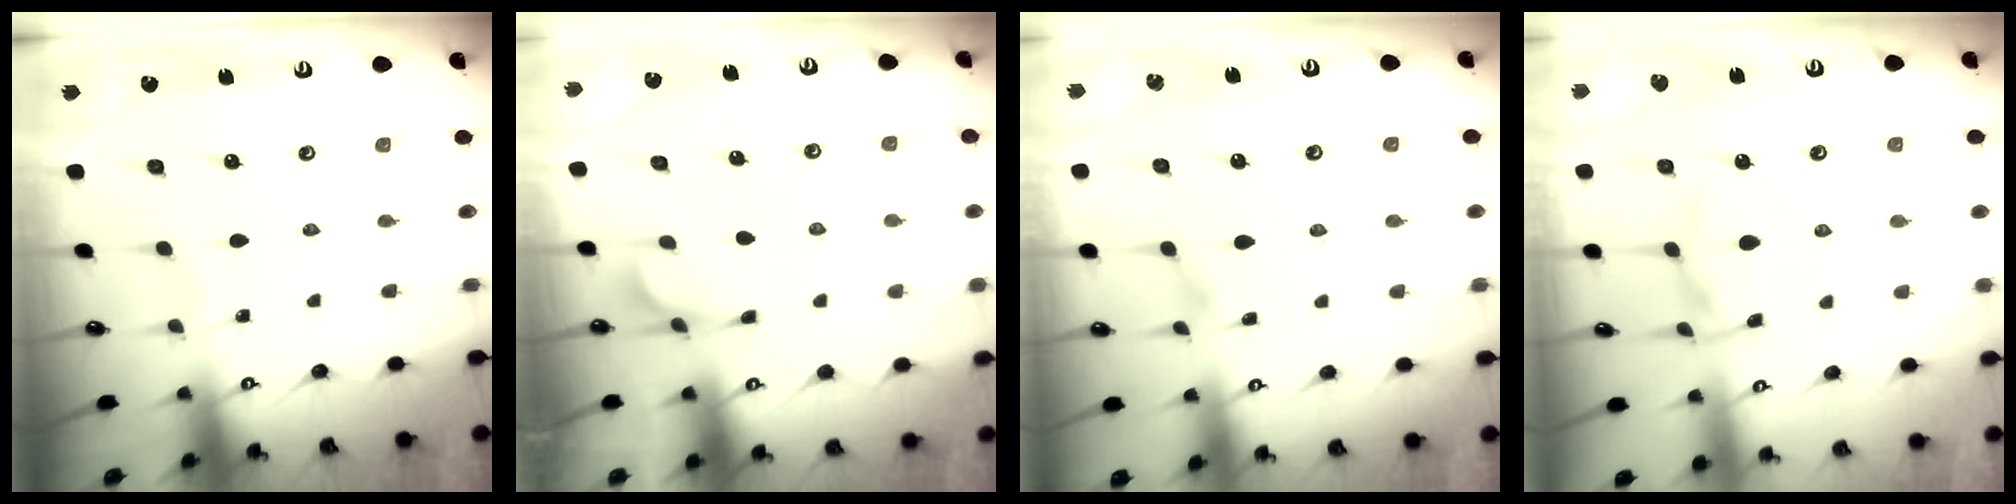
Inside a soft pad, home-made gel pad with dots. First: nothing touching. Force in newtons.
{"total": 1.8, "press": 1.4, "slide": 1.1}
{"total": 1.8, "press": 1.6, "slide": 0.9}
{"total": 6.9, "press": 6.8, "slide": 1.3}